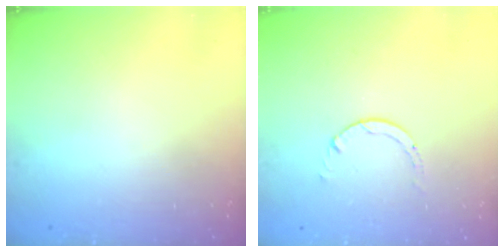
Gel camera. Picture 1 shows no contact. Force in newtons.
{"total": 0.9, "press": 0.9, "slide": 0.1}